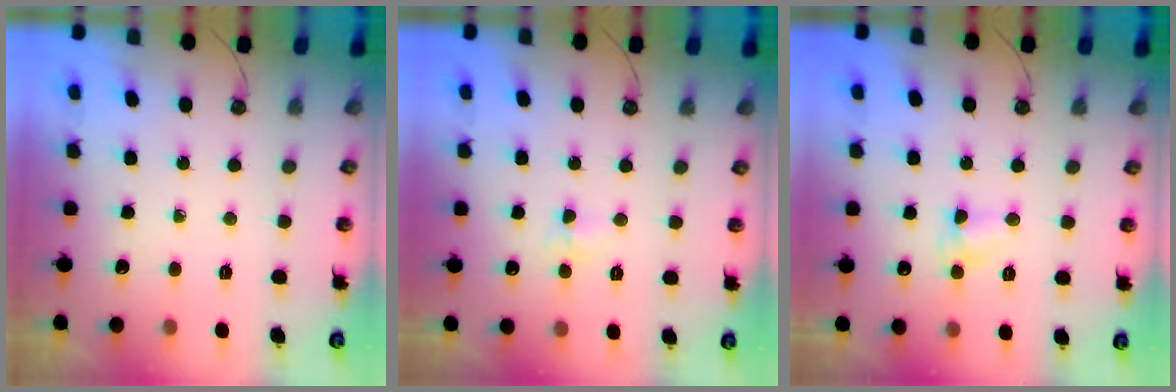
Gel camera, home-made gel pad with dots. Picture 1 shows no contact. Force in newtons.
{"total": 3.6, "press": 3.6, "slide": 0.6}
{"total": 6.3, "press": 6.3, "slide": 0.7}